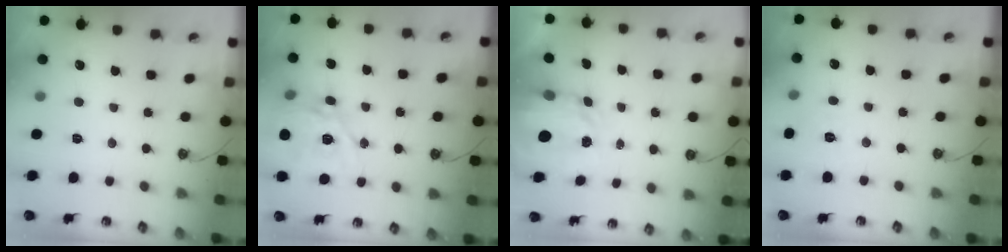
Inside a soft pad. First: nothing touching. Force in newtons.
{"total": 16.7, "press": 16.6, "slide": 1.8}
{"total": 3.6, "press": 3.5, "slide": 0.4}
{"total": 3.9, "press": 3.9, "slide": 0.6}